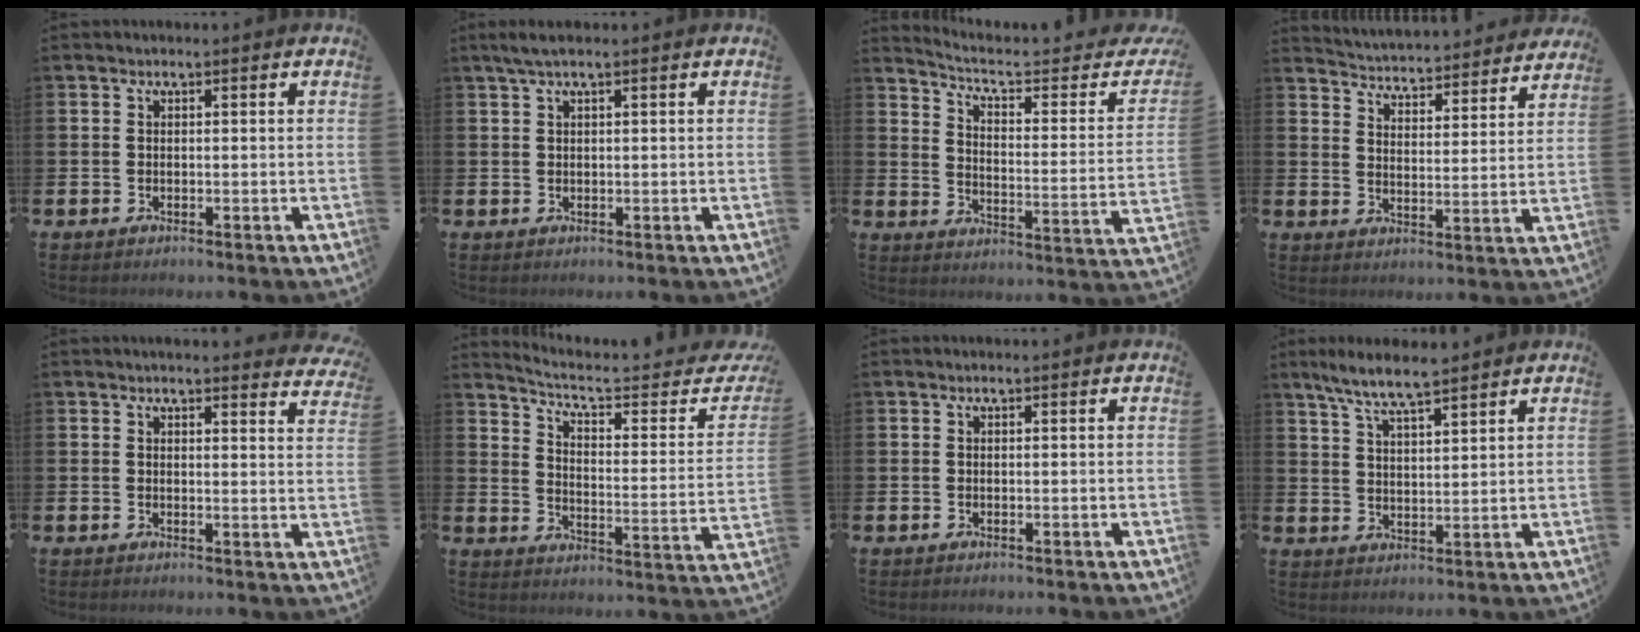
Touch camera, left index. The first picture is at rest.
{"total": 1.7, "force": [1.0, 0.1, 1.4], "torque": [-0.030, 0.004, 0.018]}
{"total": 5.0, "force": [4.1, 1.0, 2.8], "torque": [-0.069, -0.037, 0.059]}
{"total": 4.6, "force": [4.6, 0.6, 0.0], "torque": [-0.016, -0.046, 0.074]}
{"total": 2.8, "force": [2.8, 0.1, 0.1], "torque": [0.005, -0.017, 0.047]}
{"total": 5.7, "force": [4.7, 0.8, 3.2], "torque": [-0.070, -0.044, 0.069]}
{"total": 0.0}
{"total": 6.5, "force": [5.9, 0.7, 2.6], "torque": [-0.070, -0.017, 0.107]}